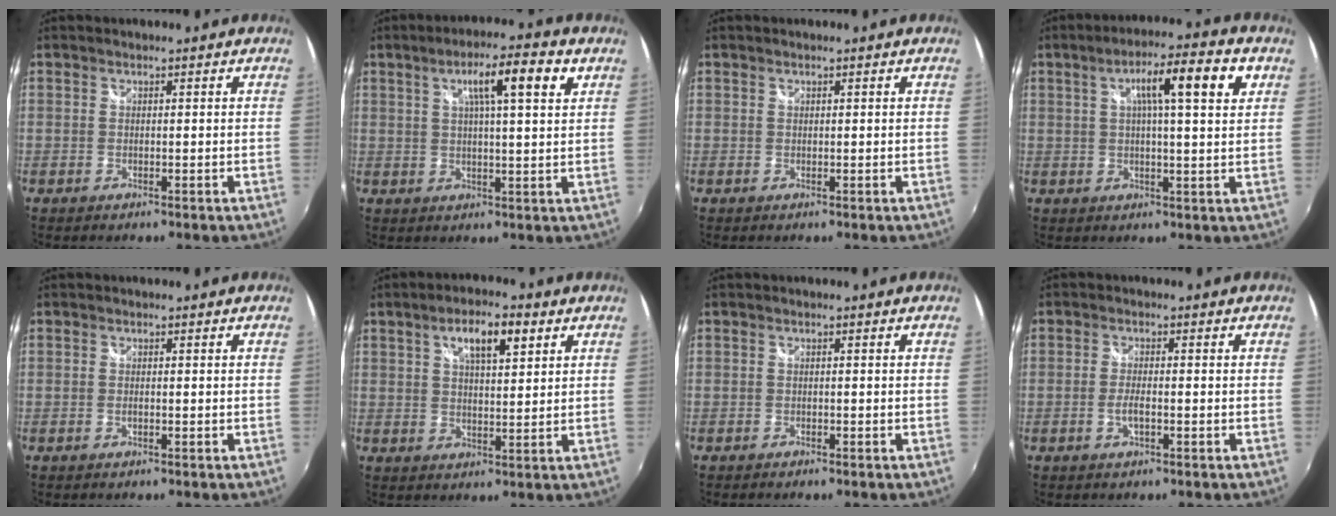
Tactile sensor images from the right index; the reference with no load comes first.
{"total": 9.5, "force": [4.2, 1.4, 8.4], "torque": [-0.139, 0.017, 0.064]}
{"total": 0.0}
{"total": 10.8, "force": [3.9, 1.4, 9.9], "torque": [-0.157, 0.024, 0.058]}
{"total": 0.6, "force": [-0.2, 0.2, 0.5], "torque": [-0.013, 0.000, -0.004]}
{"total": 7.7, "force": [3.7, 2.7, 6.2], "torque": [-0.101, 0.013, 0.063]}
{"total": 0.8, "force": [-0.7, 0.3, 0.2], "torque": [-0.008, -0.003, -0.013]}
{"total": 2.6, "force": [-1.0, 0.6, 2.3], "torque": [-0.054, 0.000, -0.019]}